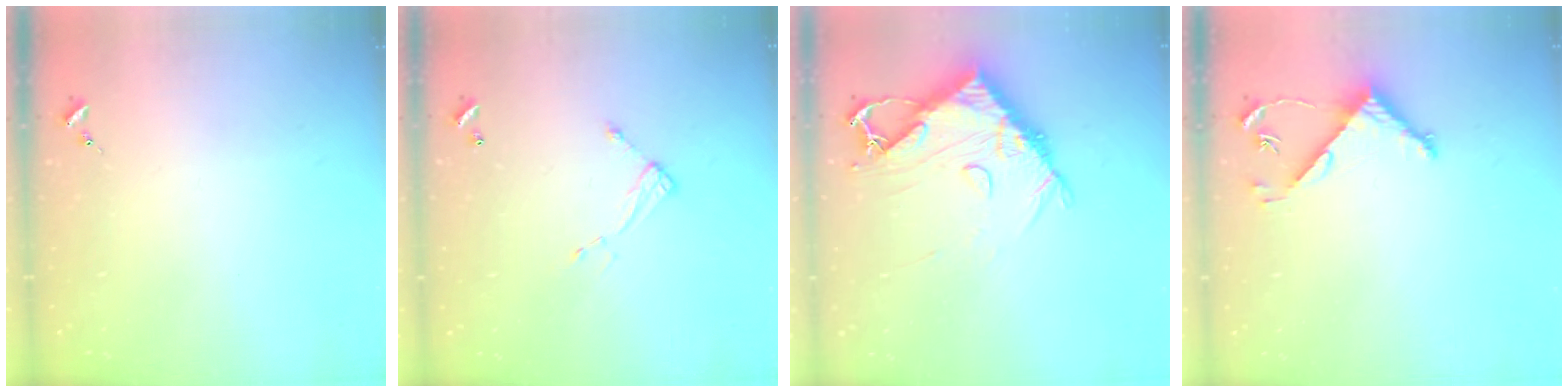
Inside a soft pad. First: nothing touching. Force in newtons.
{"total": 4.7, "press": 4.6, "slide": 0.4}
{"total": 13.0, "press": 12.9, "slide": 1.5}
{"total": 4.8, "press": 4.8, "slide": 0.3}